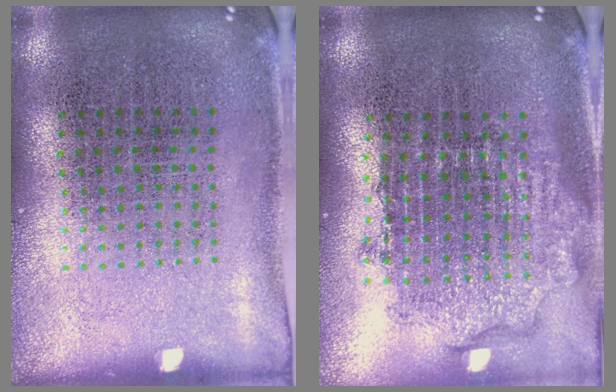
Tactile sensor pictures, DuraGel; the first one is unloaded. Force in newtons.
{"total": 1.8, "press": 1.5, "slide": 1.1}